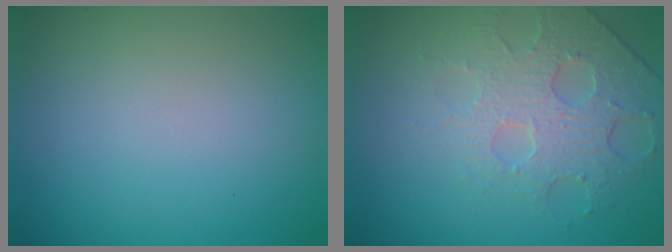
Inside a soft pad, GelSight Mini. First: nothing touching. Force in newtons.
{"total": 4.0, "press": 3.8, "slide": 1.2}